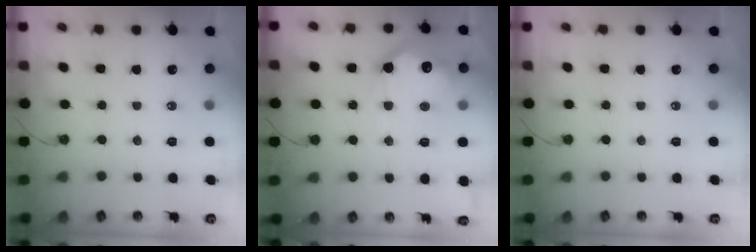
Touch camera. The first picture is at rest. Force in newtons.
{"total": 16.0, "press": 16.0, "slide": 1.0}
{"total": 0.0}